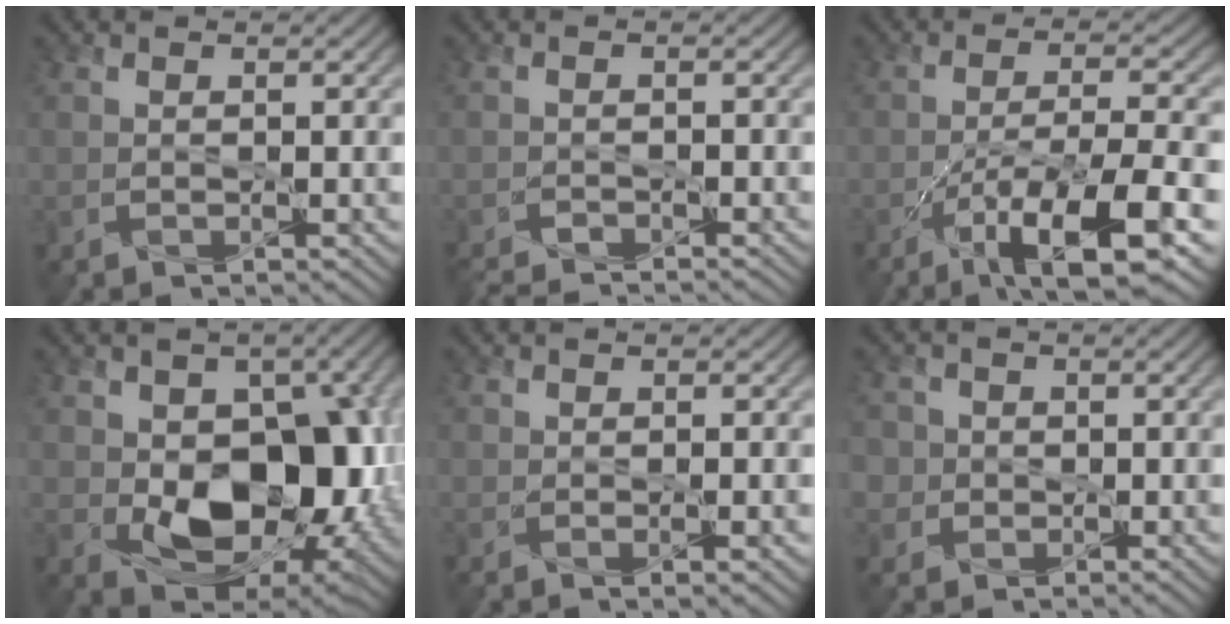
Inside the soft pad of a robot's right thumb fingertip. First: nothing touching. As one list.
[{"total": 3.9, "force": [-3.7, 0.1, 1.3], "torque": [-0.036, -0.007, -0.066]}, {"total": 12.5, "force": [-7.0, 2.7, 10.0], "torque": [-0.177, -0.006, -0.114]}, {"total": 13.4, "force": [-1.5, 8.9, 9.9], "torque": [-0.136, -0.023, -0.018]}, {"total": 1.3, "force": [-0.3, 0.1, 1.3], "torque": [-0.023, -0.005, -0.003]}, {"total": 3.3, "force": [0.3, 3.2, 0.8], "torque": [-0.023, 0.004, -0.004]}]